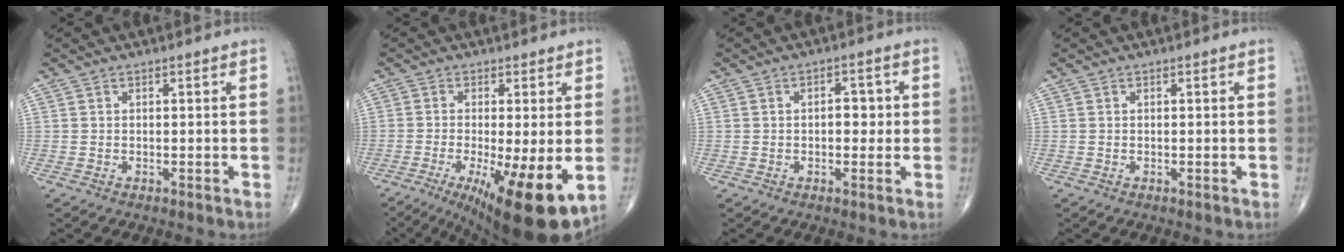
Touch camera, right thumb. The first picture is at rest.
{"total": 14.7, "force": [-4.4, 3.3, 13.6], "torque": [-0.188, -0.023, -0.057]}
{"total": 3.5, "force": [0.1, 2.1, 2.7], "torque": [-0.022, 0.004, -0.004]}
{"total": 0.0}